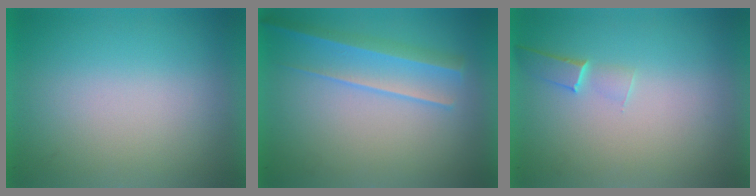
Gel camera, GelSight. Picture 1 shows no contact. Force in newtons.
{"total": 2.2}
{"total": 1.0}